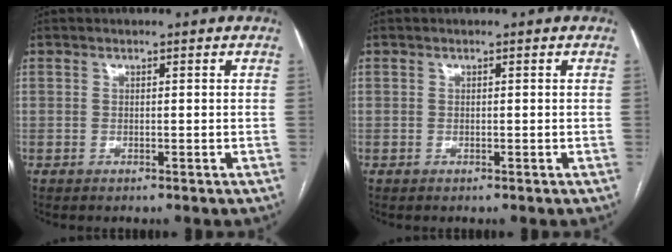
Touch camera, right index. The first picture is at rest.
{"total": 0.0}